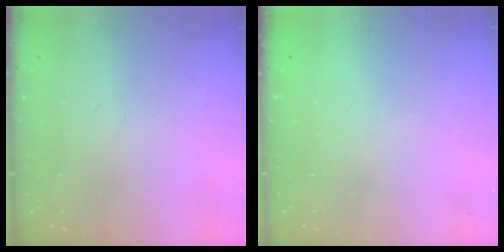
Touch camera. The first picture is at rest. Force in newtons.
{"total": 1.5, "press": 1.5, "slide": 0.1}